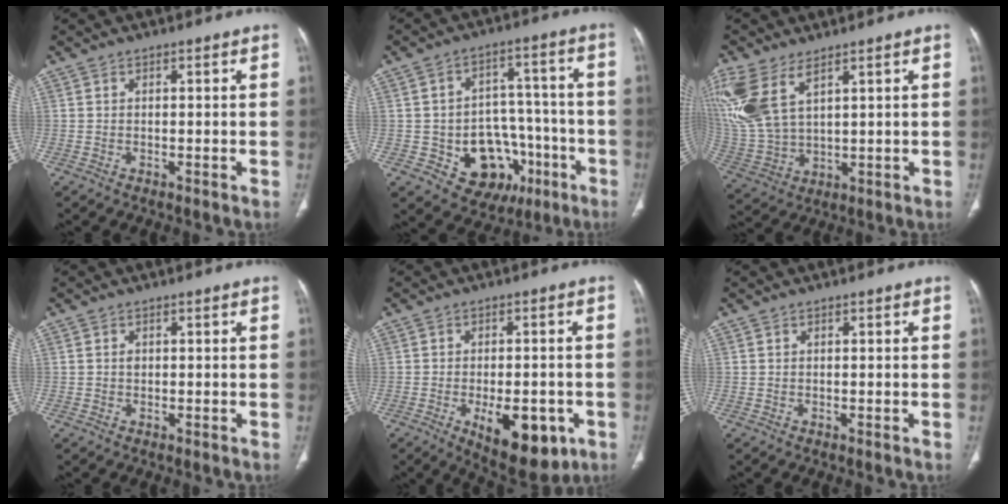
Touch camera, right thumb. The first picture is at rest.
{"total": 15.7, "force": [-5.6, 11.8, 8.7], "torque": [-0.074, 0.044, -0.063]}
{"total": 15.2, "force": [7.6, 7.7, 10.6], "torque": [-0.261, -0.020, 0.169]}
{"total": 0.8, "force": [0.1, 0.7, 0.4], "torque": [-0.005, 0.002, 0.002]}
{"total": 12.9, "force": [-4.8, 6.3, 10.3], "torque": [-0.122, 0.004, -0.054]}
{"total": 0.0}